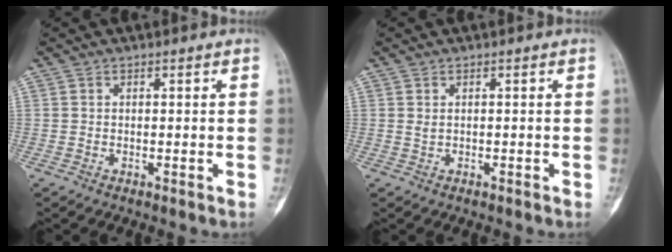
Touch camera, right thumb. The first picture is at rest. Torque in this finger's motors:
{"motor_torque": [0.20, 0.08, 0.10, -0.21, -0.01]}